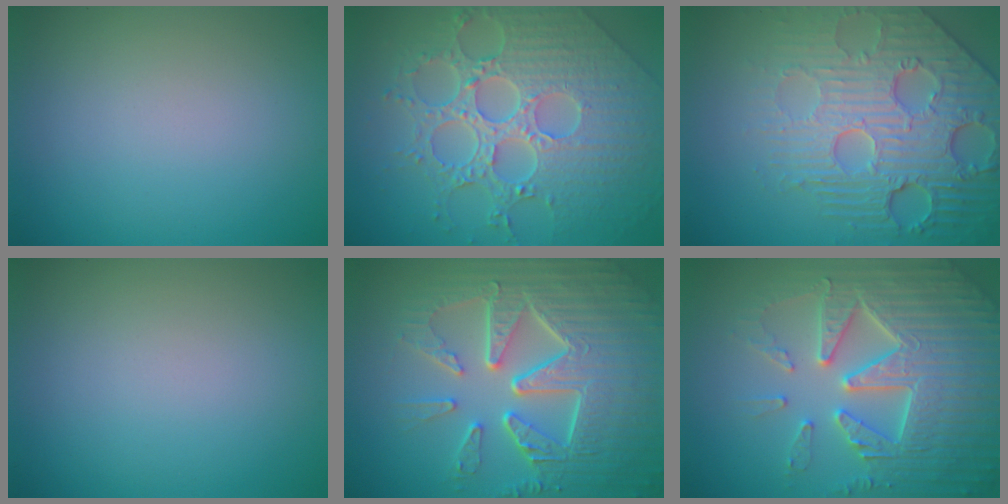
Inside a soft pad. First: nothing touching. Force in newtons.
{"total": 8.8, "press": 6.5, "slide": 5.9}
{"total": 8.0, "press": 6.1, "slide": 5.2}
{"total": 0.0}
{"total": 9.7, "press": 6.5, "slide": 7.2}
{"total": 7.7, "press": 7.6, "slide": 1.5}